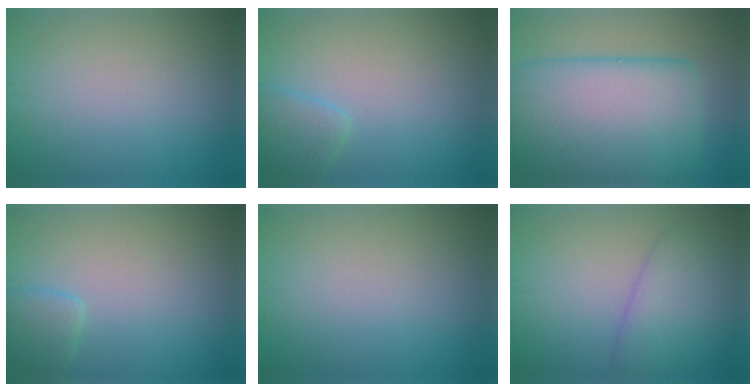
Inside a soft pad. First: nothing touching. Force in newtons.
{"total": 2.0, "press": 2.0, "slide": 0.1}
{"total": 14.8, "press": 14.8, "slide": 0.4}
{"total": 1.7, "press": 1.7, "slide": 0.1}
{"total": 0.0}
{"total": 4.3, "press": 4.3, "slide": 0.3}